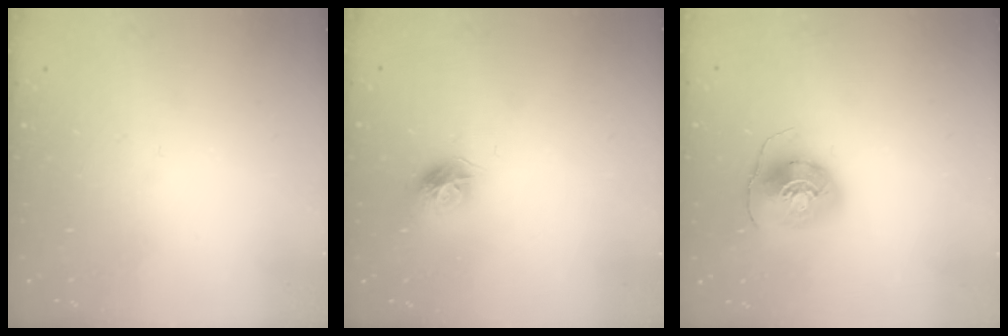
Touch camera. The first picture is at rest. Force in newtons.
{"total": 9.4, "press": 9.4, "slide": 0.5}
{"total": 8.2, "press": 8.1, "slide": 0.8}